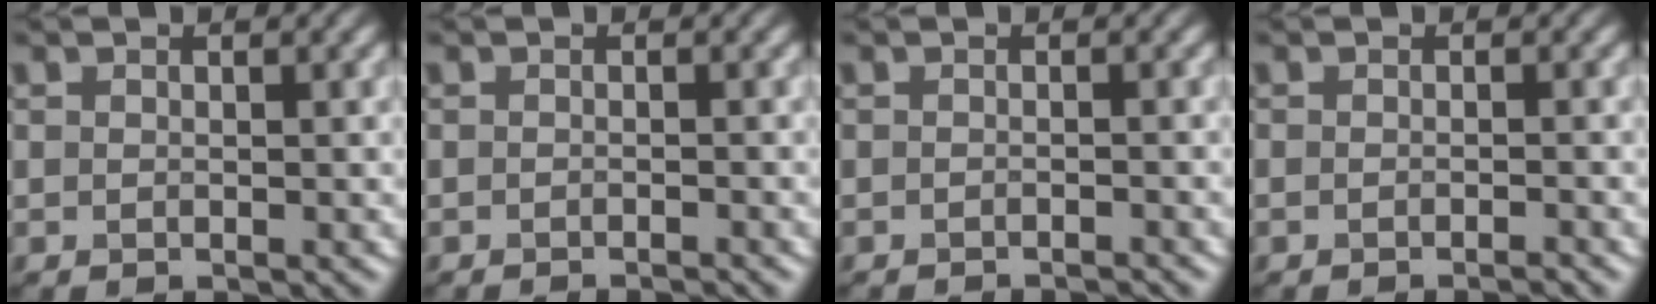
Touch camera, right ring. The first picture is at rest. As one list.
[{"total": 1.4, "force": [-1.2, 0.2, 0.7], "torque": [0.001, -0.003, -0.021]}, {"total": 1.9, "force": [-1.8, 0.2, 0.6], "torque": [0.004, -0.003, -0.026]}, {"total": 1.2, "force": [-1.0, 0.2, 0.7], "torque": [-0.006, -0.004, -0.021]}]